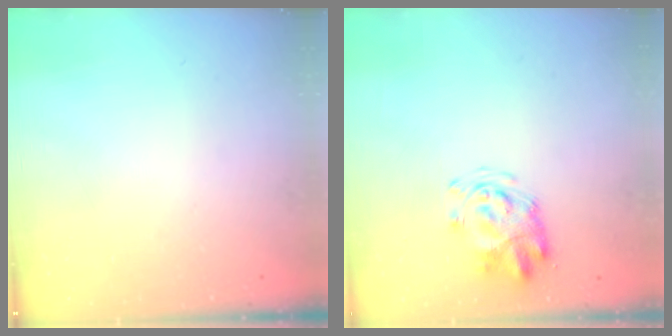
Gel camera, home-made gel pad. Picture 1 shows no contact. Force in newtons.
{"total": 3.4, "press": 3.3, "slide": 0.9}